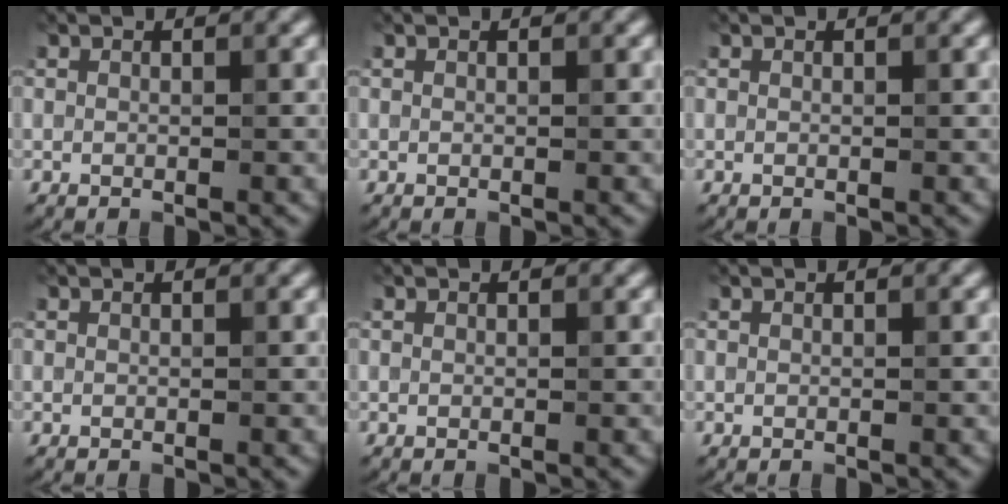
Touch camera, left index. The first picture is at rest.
{"total": 0.0}
{"total": 0.0}
{"total": 0.0}
{"total": 0.0}
{"total": 0.0}